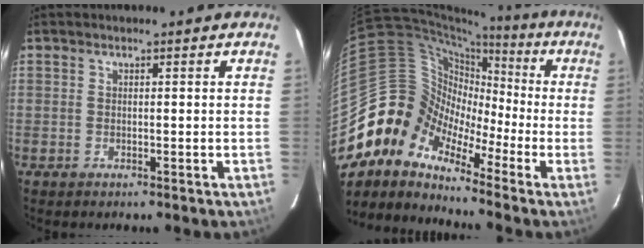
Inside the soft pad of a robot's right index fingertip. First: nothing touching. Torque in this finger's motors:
{"motor_torque": [0.71, -0.87, 0.30, -0.05]}